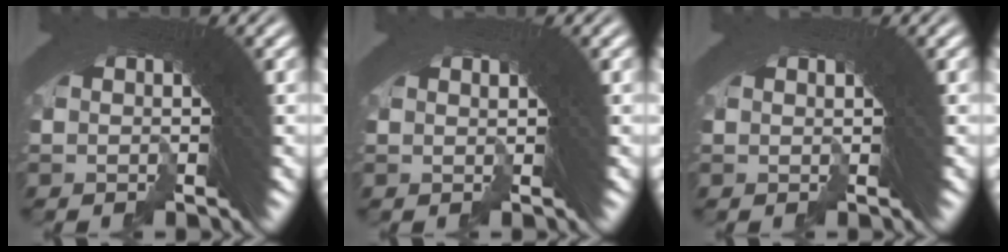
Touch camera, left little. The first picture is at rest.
{"total": 0.0}
{"total": 0.0}